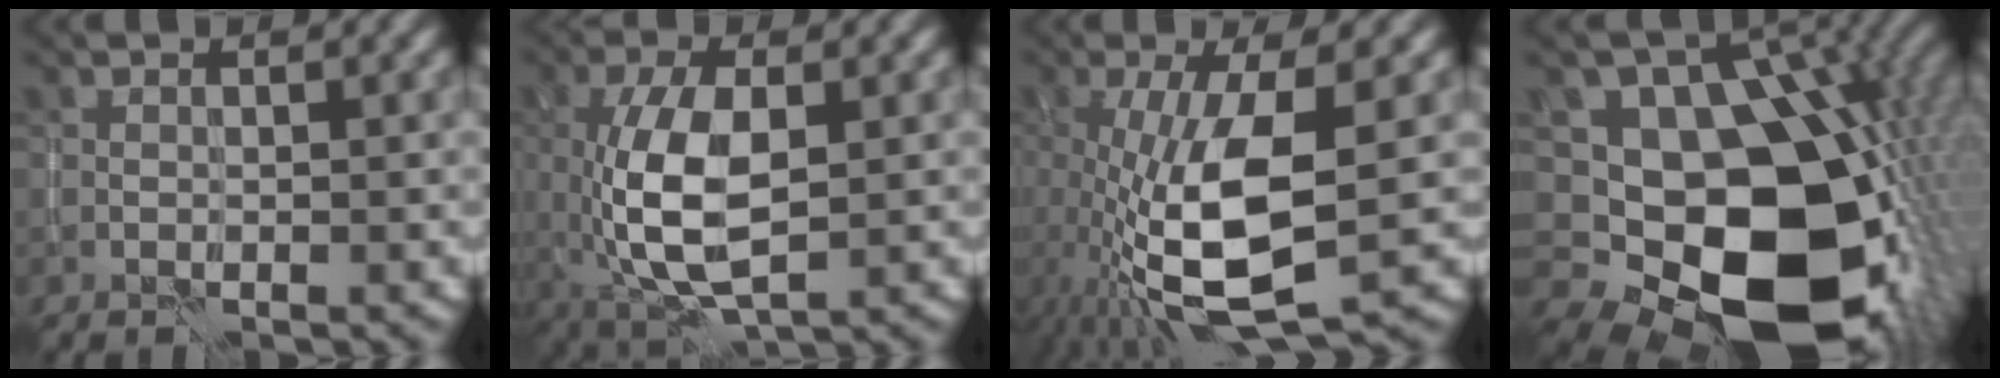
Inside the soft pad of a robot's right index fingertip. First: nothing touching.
{"total": 7.8, "force": [-0.4, 3.5, 7.0], "torque": [-0.151, -0.004, -0.003]}
{"total": 10.0, "force": [-1.3, 3.6, 9.2], "torque": [-0.194, -0.022, -0.019]}
{"total": 16.5, "force": [-2.5, 11.8, 11.2], "torque": [-0.157, -0.033, -0.029]}